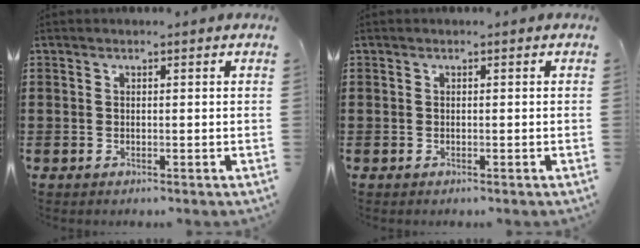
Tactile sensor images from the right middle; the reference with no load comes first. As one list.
[{"total": 0.0}]